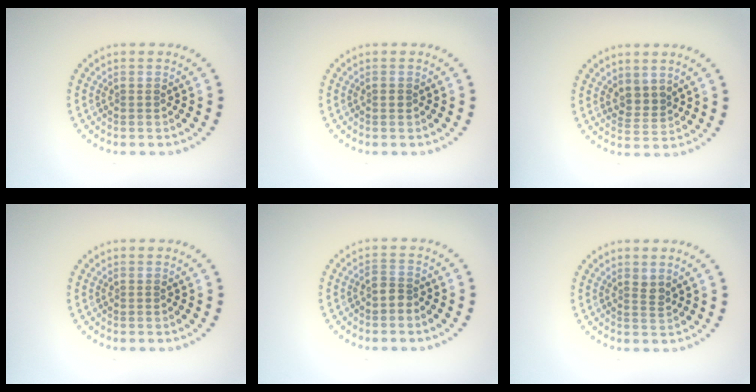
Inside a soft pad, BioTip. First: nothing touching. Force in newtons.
{"total": 0.6, "press": 0.6, "slide": 0.1}
{"total": 1.9, "press": 1.3, "slide": 1.4}
{"total": 0.0}
{"total": 1.6, "press": 1.3, "slide": 0.9}
{"total": 1.2, "press": 0.9, "slide": 0.8}